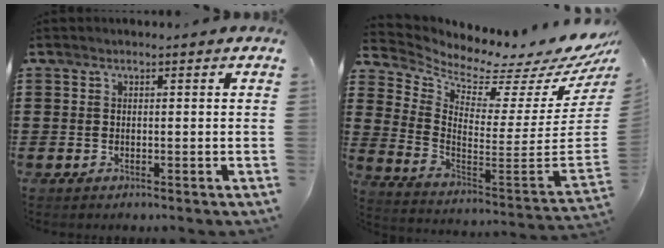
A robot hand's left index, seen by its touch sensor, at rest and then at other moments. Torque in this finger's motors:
{"motor_torque": [1.07, -1.07, 0.09, -0.02]}